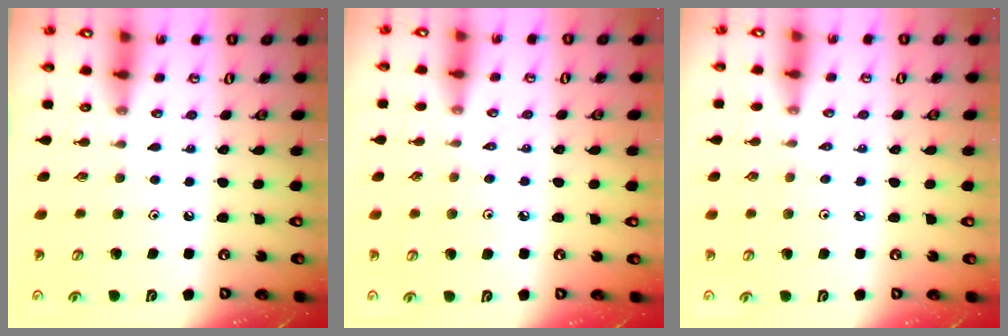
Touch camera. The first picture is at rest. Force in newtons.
{"total": 2.6, "press": 2.5, "slide": 0.5}
{"total": 1.9, "press": 1.8, "slide": 0.5}